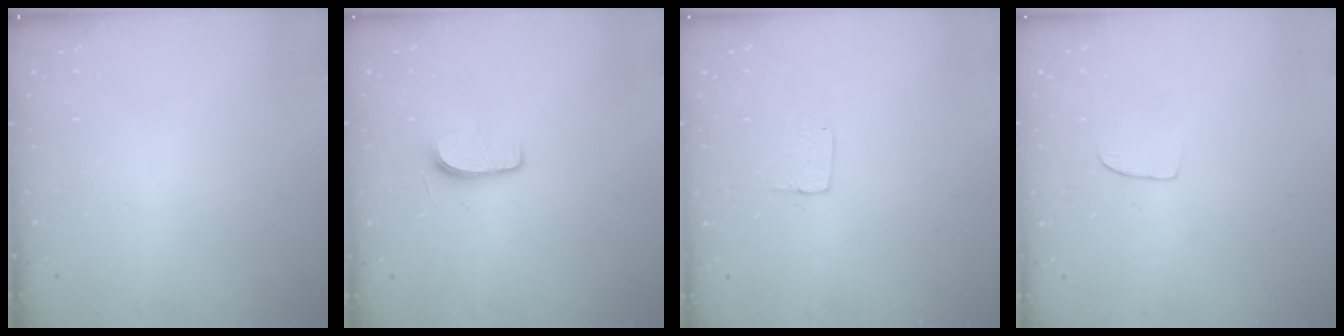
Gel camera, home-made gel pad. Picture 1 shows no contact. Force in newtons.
{"total": 5.6, "press": 5.6, "slide": 0.7}
{"total": 3.8, "press": 3.8, "slide": 0.2}
{"total": 5.2, "press": 5.2, "slide": 0.3}